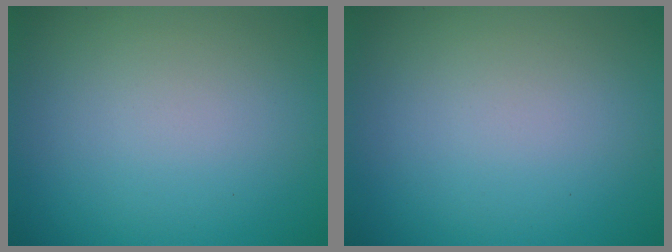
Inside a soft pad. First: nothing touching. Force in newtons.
{"total": 0.0}